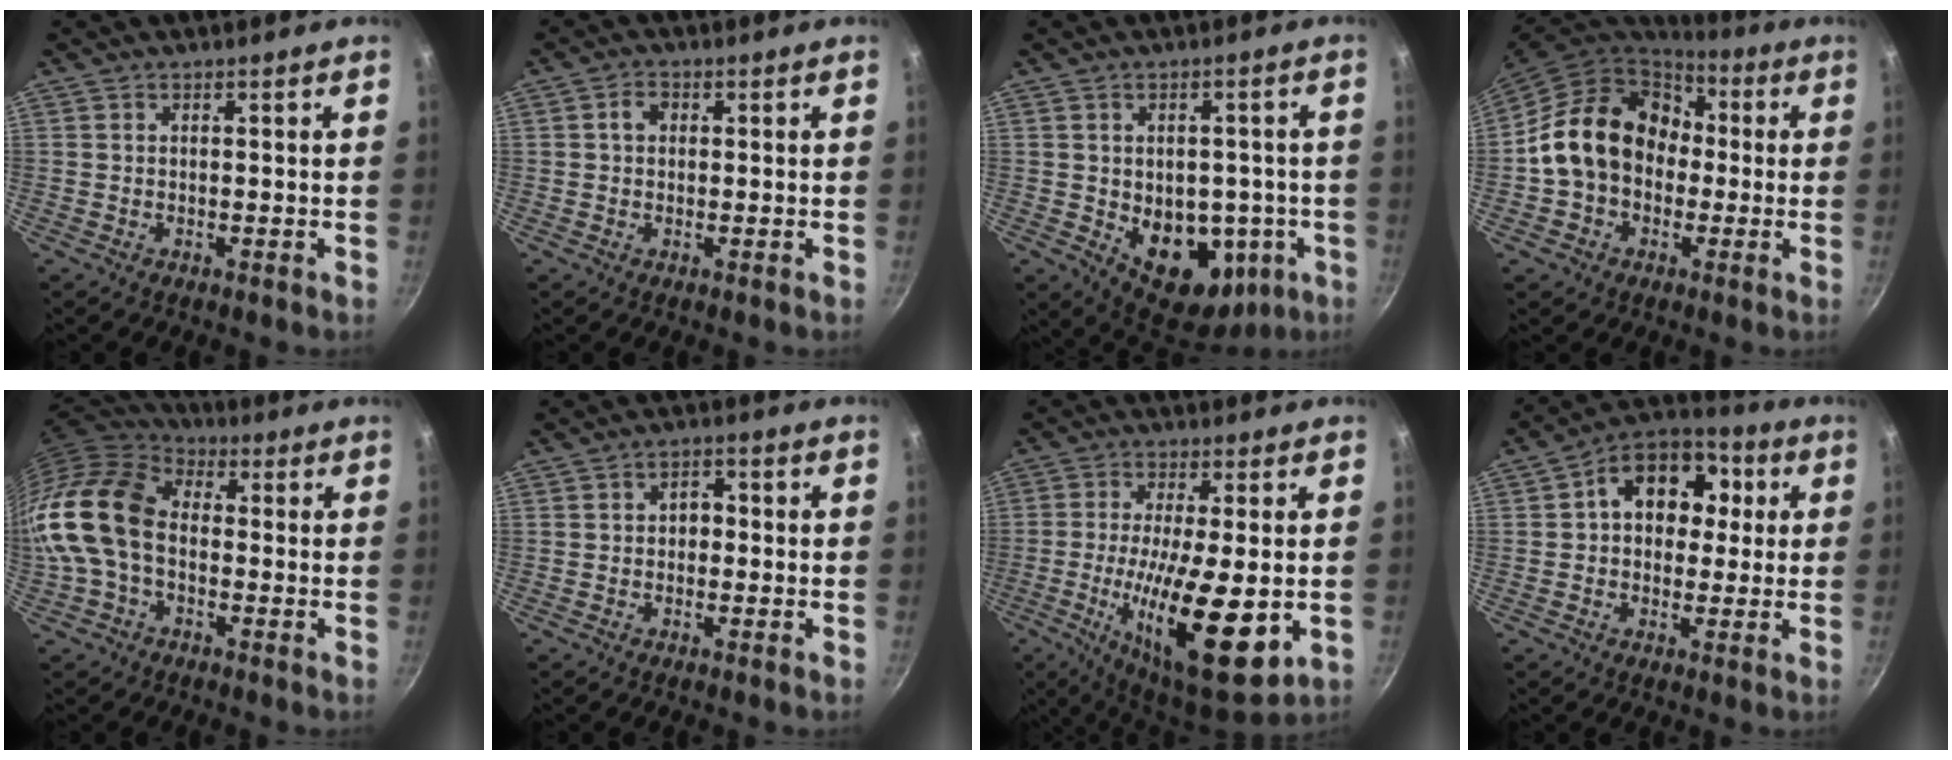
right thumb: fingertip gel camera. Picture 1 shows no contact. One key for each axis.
{"total": 2.5, "fx": 0.4, "fy": 2.0, "fz": 1.5, "tx": -0.017, "ty": 0.006, "tz": 0.004}
{"total": 15.8, "fx": -3.2, "fy": 11.0, "fz": 10.9, "tx": -0.102, "ty": 0.002, "tz": -0.020}
{"total": 18.1, "fx": 0.3, "fy": 14.5, "fz": 10.8, "tx": -0.155, "ty": 0.047, "tz": -0.003}
{"total": 16.1, "fx": -1.9, "fy": 11.1, "fz": 11.4, "tx": -0.210, "ty": 0.037, "tz": -0.056}
{"total": 2.8, "fx": -0.3, "fy": 2.2, "fz": 1.7, "tx": -0.006, "ty": 0.010, "tz": -0.008}
{"total": 18.9, "fx": -3.5, "fy": 5.6, "fz": 17.7, "tx": -0.298, "ty": -0.008, "tz": -0.056}
{"total": 13.8, "fx": 2.6, "fy": 10.4, "fz": 8.7, "tx": -0.083, "ty": 0.024, "tz": 0.021}